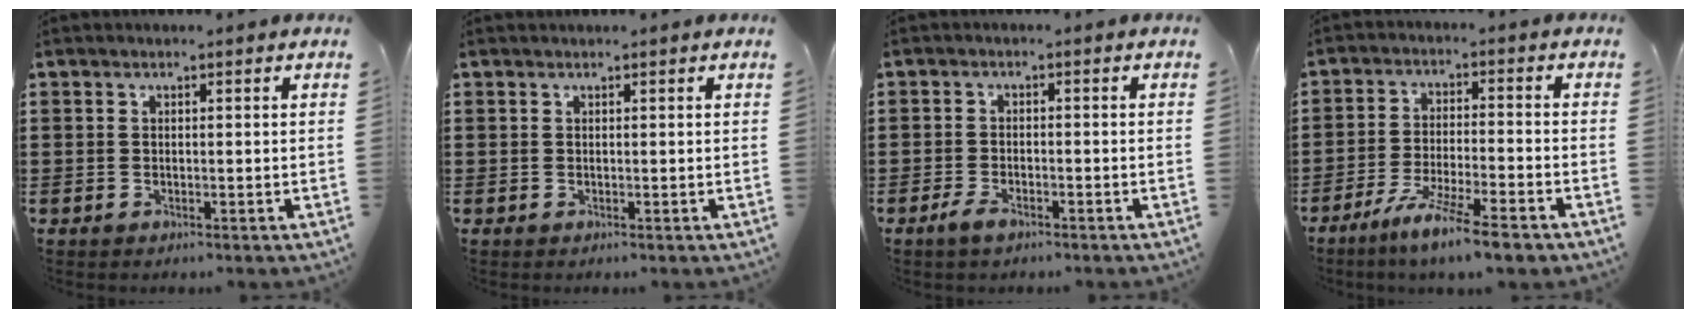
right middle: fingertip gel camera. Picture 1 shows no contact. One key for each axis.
{"total": 0.0}
{"total": 2.3, "fx": -1.5, "fy": 0.9, "fz": 1.6, "tx": -0.044, "ty": -0.006, "tz": -0.031}
{"total": 7.3, "fx": -5.8, "fy": 0.1, "fz": 4.5, "tx": -0.088, "ty": -0.013, "tz": -0.106}